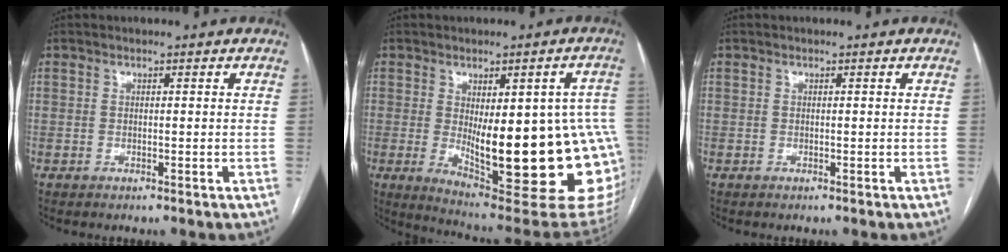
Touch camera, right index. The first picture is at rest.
{"total": 25.4, "force": [-3.2, 6.3, 24.4], "torque": [-0.225, -0.011, -0.019]}
{"total": 0.0}